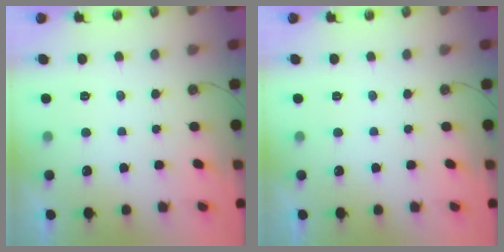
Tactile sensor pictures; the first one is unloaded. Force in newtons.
{"total": 0.0}